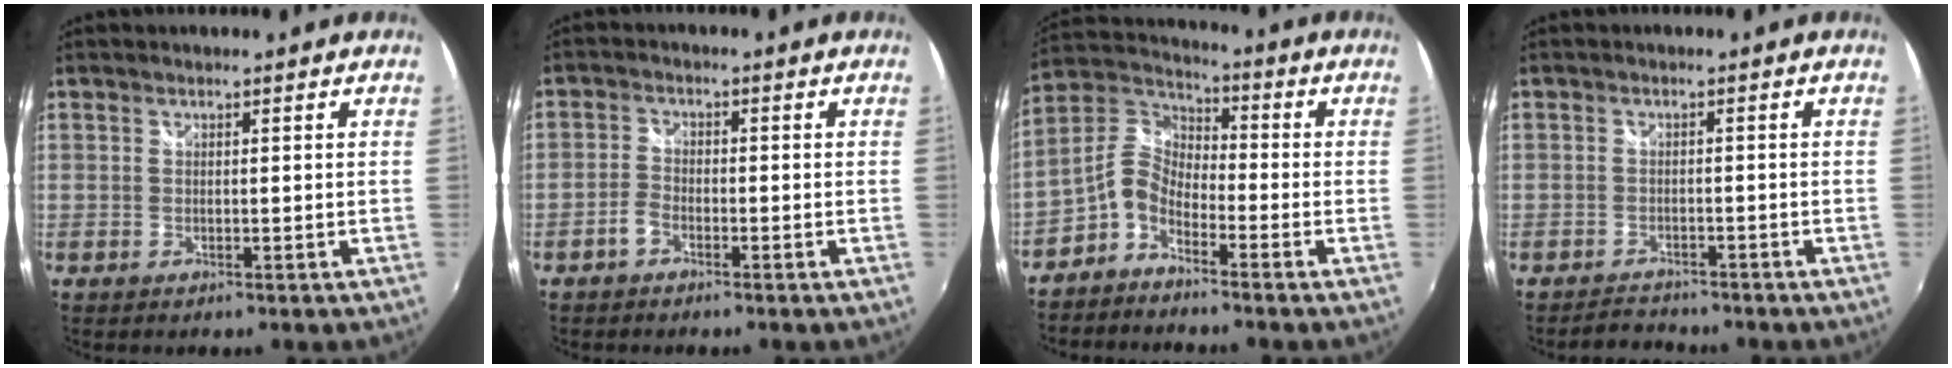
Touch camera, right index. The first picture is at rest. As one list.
[{"total": 2.5, "force": [-1.8, 1.3, 1.3], "torque": [-0.036, 0.006, -0.038]}, {"total": 6.6, "force": [-4.0, 3.7, 3.8], "torque": [-0.087, 0.021, -0.092]}, {"total": 3.4, "force": [-3.1, 1.3, 0.0], "torque": [-0.014, 0.007, -0.053]}]